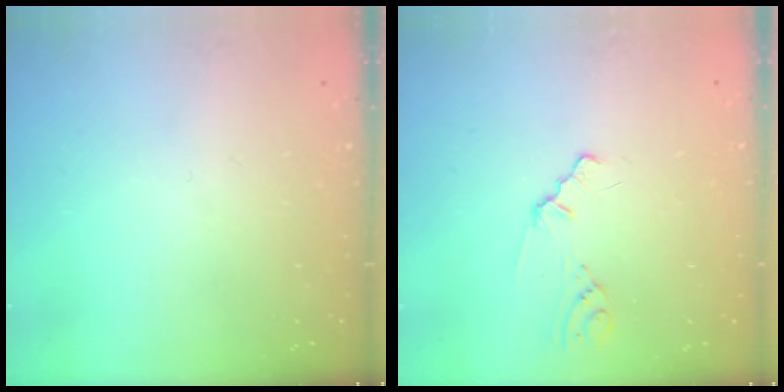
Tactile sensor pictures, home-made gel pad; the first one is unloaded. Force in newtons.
{"total": 0.8, "press": 0.8, "slide": 0.2}